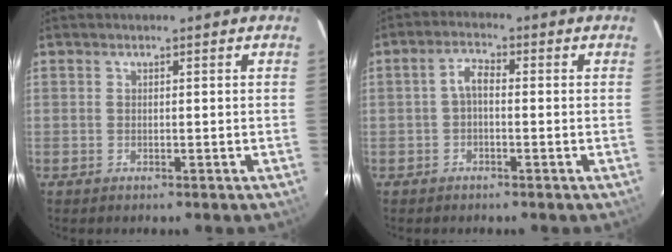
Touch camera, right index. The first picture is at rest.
{"total": 2.6, "force": [-0.6, 1.3, 2.3], "torque": [-0.047, 0.011, -0.012]}